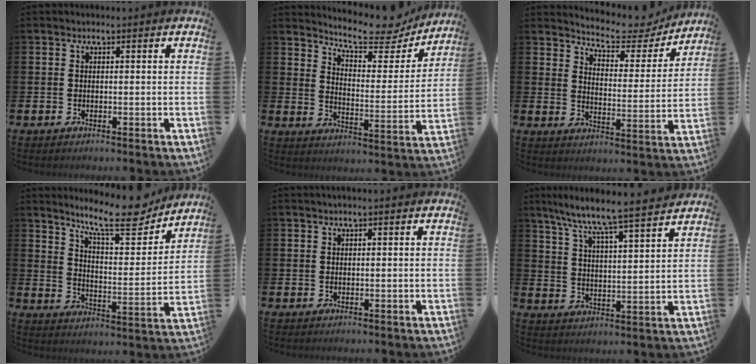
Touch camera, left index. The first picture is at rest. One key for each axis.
{"total": 8.9, "fx": 8.3, "fy": 1.8, "fz": 2.5, "tx": -0.054, "ty": -0.066, "tz": 0.142}
{"total": 6.1, "fx": 5.8, "fy": 1.6, "fz": 1.2, "tx": -0.040, "ty": -0.050, "tz": 0.094}
{"total": 11.9, "fx": 10.3, "fy": 2.5, "fz": 5.4, "tx": -0.100, "ty": -0.065, "tz": 0.175}
{"total": 0.6, "fx": 0.3, "fy": 0.0, "fz": 0.5, "tx": -0.016, "ty": 0.005, "tz": 0.007}
{"total": 7.6, "fx": 7.3, "fy": -0.3, "fz": 2.3, "tx": -0.073, "ty": -0.061, "tz": 0.123}